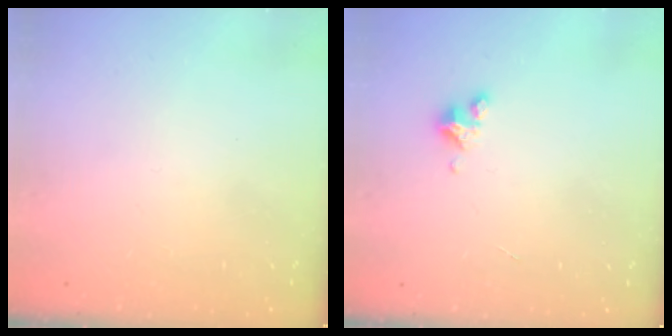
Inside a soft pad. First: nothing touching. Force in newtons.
{"total": 3.4, "press": 3.4, "slide": 0.4}